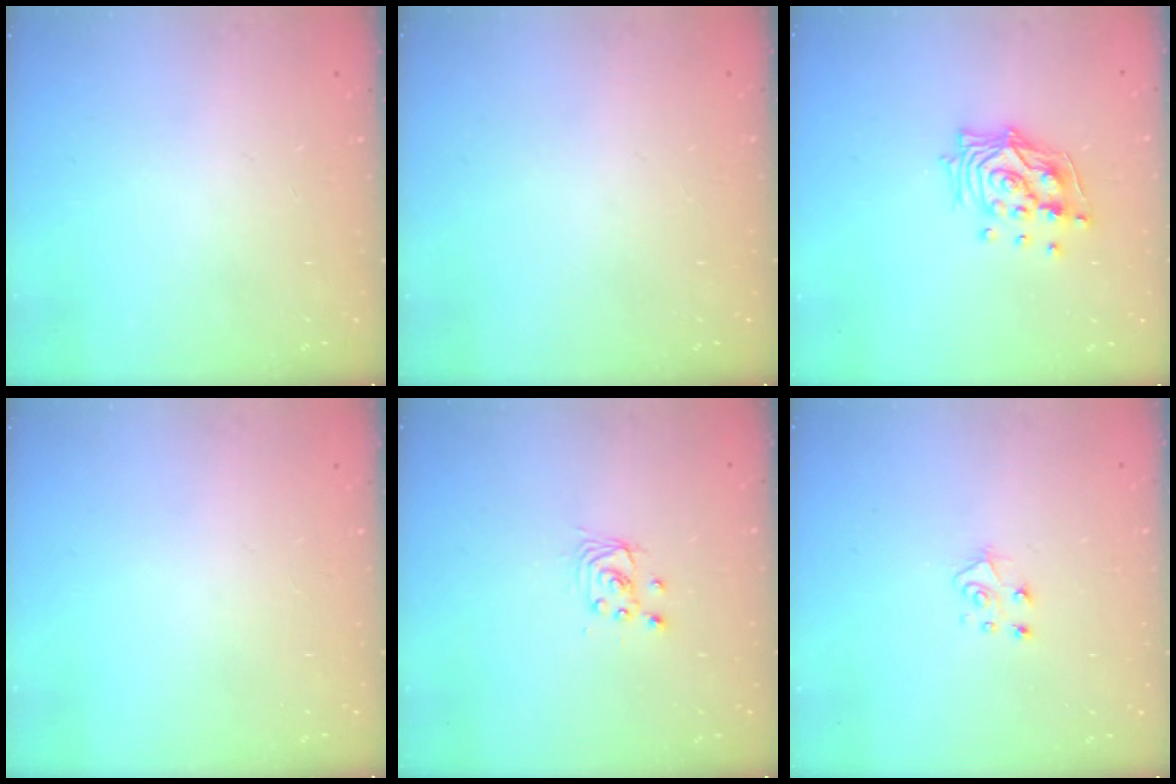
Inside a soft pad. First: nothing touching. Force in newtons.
{"total": 0.0}
{"total": 12.9, "press": 12.7, "slide": 2.2}
{"total": 0.0}
{"total": 2.9, "press": 2.9, "slide": 0.1}
{"total": 5.6, "press": 5.6, "slide": 0.4}